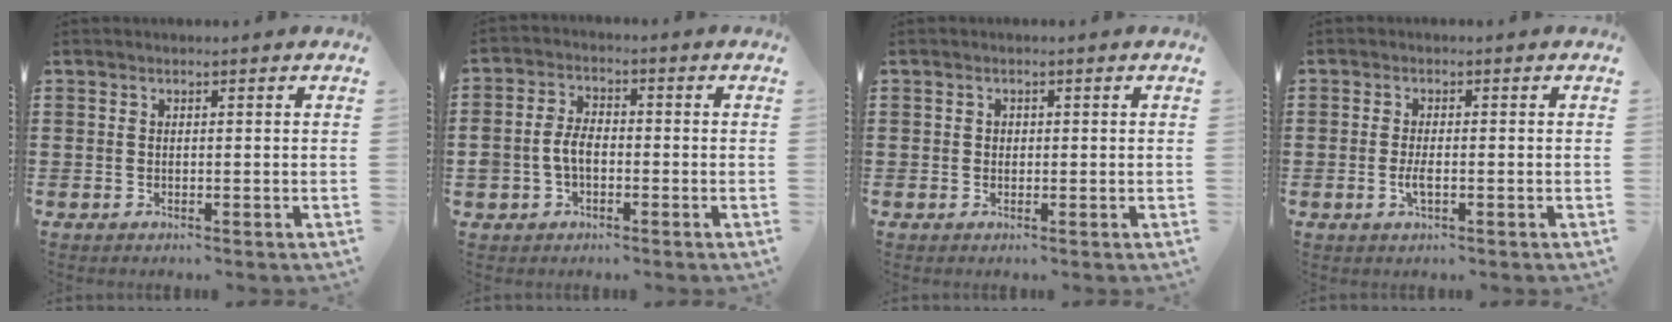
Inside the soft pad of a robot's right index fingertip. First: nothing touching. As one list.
[{"total": 4.2, "force": [-1.0, 2.8, 2.9], "torque": [-0.070, 0.002, -0.023]}, {"total": 0.5, "force": [0.1, 0.5, 0.1], "torque": [-0.003, 0.003, 0.001]}, {"total": 2.3, "force": [-0.6, 0.7, 2.1], "torque": [-0.046, -0.004, -0.012]}]